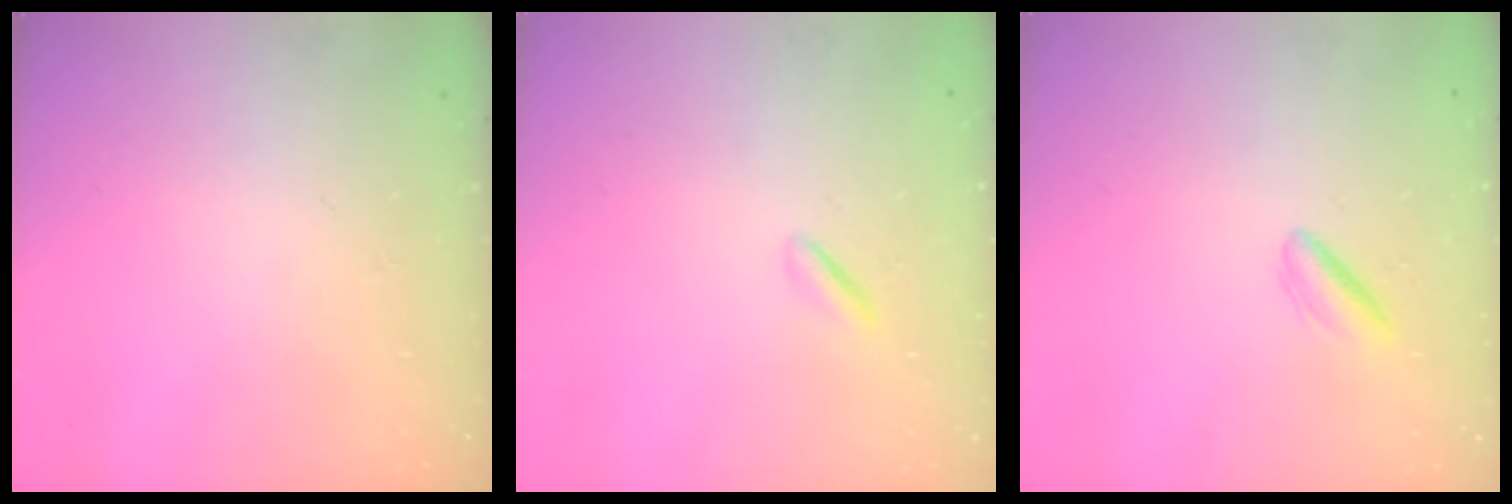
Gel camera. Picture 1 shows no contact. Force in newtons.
{"total": 0.5, "press": 0.0, "slide": 0.5}
{"total": 3.0, "press": 2.8, "slide": 1.2}